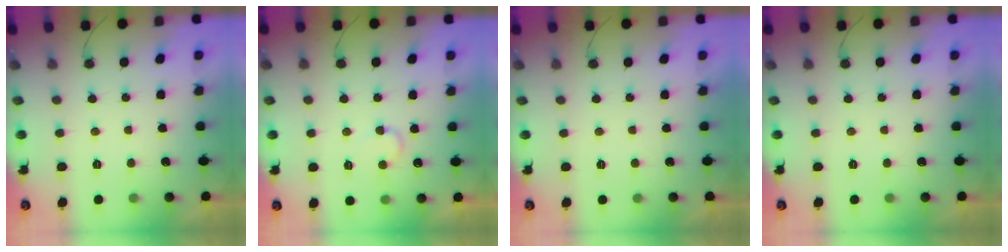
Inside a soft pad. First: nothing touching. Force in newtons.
{"total": 4.3, "press": 4.2, "slide": 0.4}
{"total": 1.8, "press": 1.8, "slide": 0.0}
{"total": 0.0}